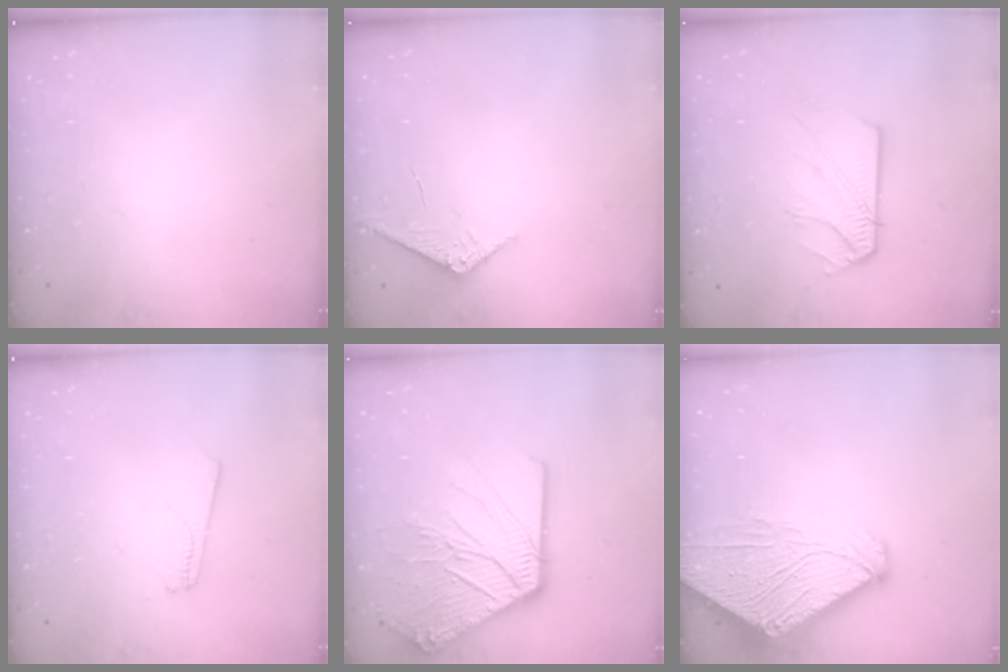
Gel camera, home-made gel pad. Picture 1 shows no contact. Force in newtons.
{"total": 5.3, "press": 5.3, "slide": 0.6}
{"total": 8.2, "press": 8.1, "slide": 1.0}
{"total": 2.8, "press": 2.8, "slide": 0.4}
{"total": 18.4, "press": 18.2, "slide": 2.8}
{"total": 11.3, "press": 11.2, "slide": 1.7}